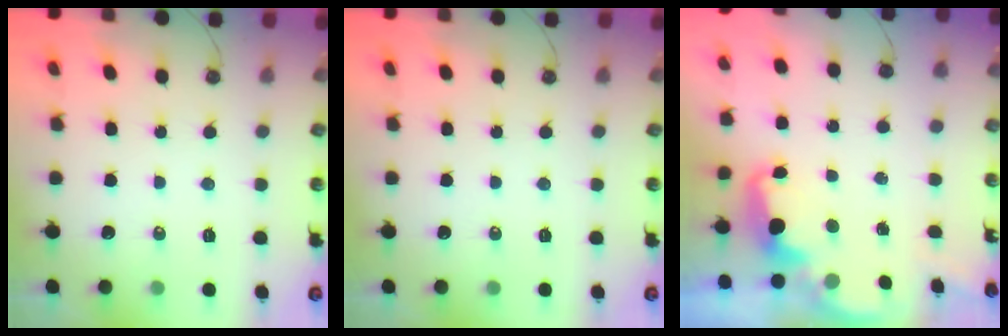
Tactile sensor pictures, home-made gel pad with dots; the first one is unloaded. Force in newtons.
{"total": 0.0}
{"total": 2.5, "press": 2.5, "slide": 0.5}